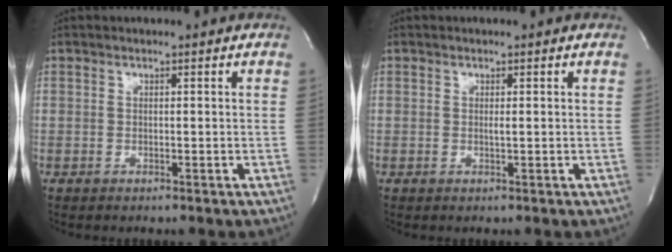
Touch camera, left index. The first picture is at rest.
{"total": 0.6, "force": [0.1, 0.0, 0.6], "torque": [-0.013, -0.001, 0.001]}